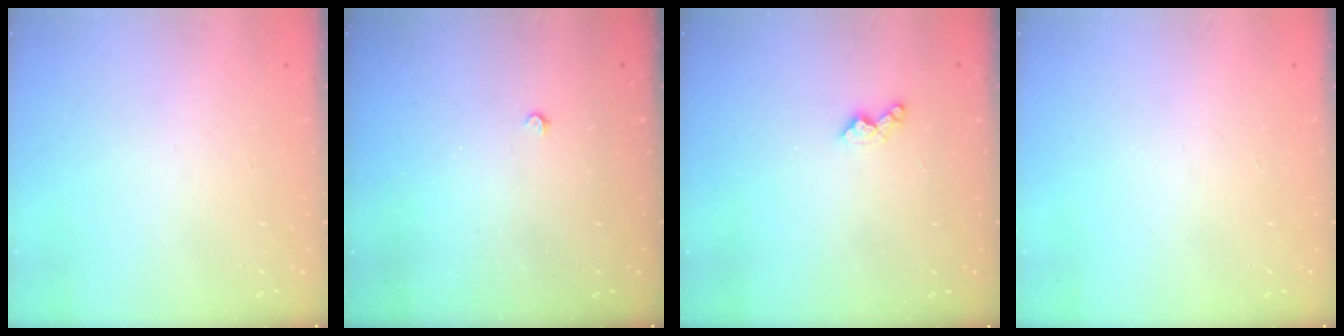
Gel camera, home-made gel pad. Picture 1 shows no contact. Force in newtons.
{"total": 2.3, "press": 2.3, "slide": 0.4}
{"total": 5.9, "press": 5.9, "slide": 0.6}
{"total": 0.0}